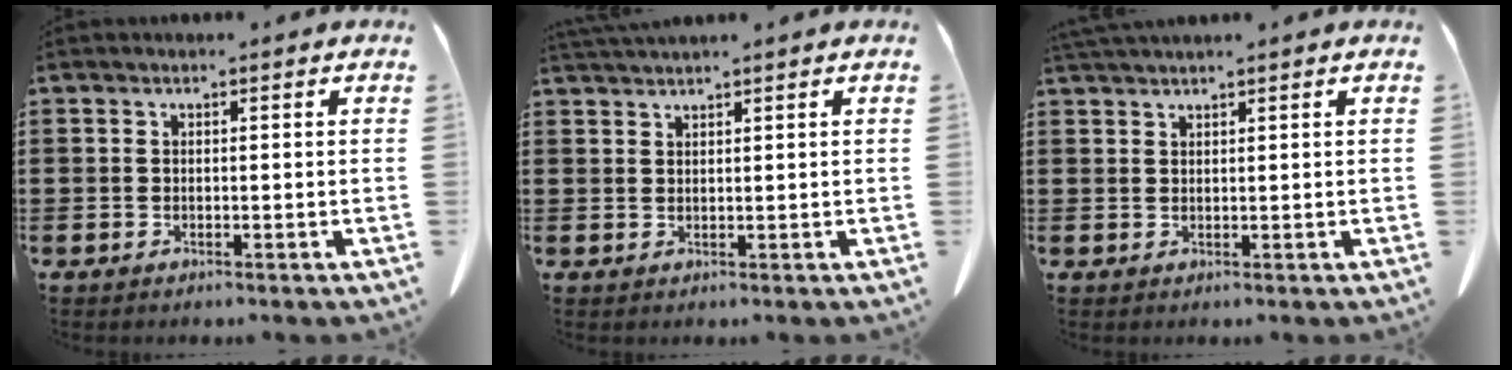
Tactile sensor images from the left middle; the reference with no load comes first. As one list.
[{"total": 1.7, "force": [1.6, -0.3, 0.3], "torque": [-0.009, -0.003, 0.034]}, {"total": 1.7, "force": [1.6, -0.2, 0.4], "torque": [-0.011, -0.004, 0.033]}]